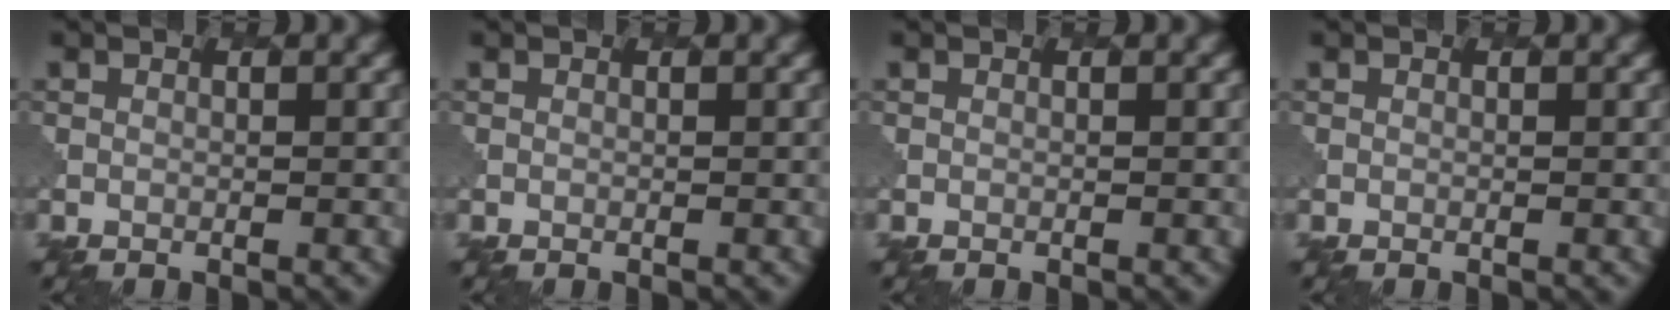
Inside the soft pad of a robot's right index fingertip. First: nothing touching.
{"total": 0.0}
{"total": 0.0}
{"total": 0.0}